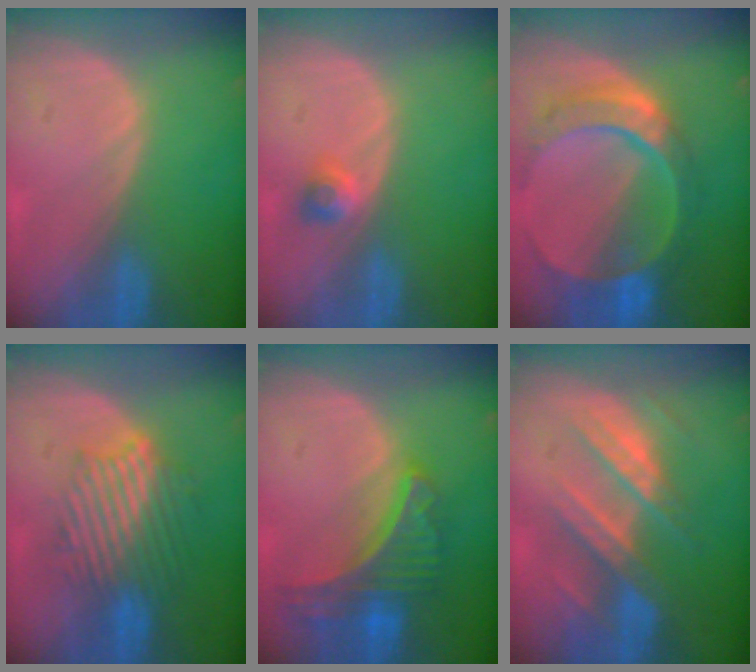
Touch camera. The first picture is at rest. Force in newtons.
{"total": 2.4, "press": 2.1, "slide": 1.2}
{"total": 10.8, "press": 9.2, "slide": 5.7}
{"total": 8.9, "press": 8.6, "slide": 2.4}
{"total": 8.9, "press": 7.8, "slide": 4.3}
{"total": 8.9, "press": 7.8, "slide": 4.2}